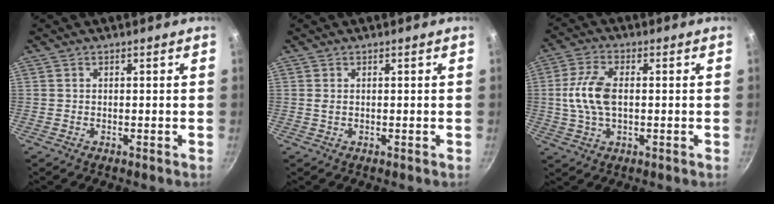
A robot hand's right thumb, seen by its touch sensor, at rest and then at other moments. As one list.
[{"total": 0.6, "force": [0.2, 0.3, 0.5], "torque": [-0.013, 0.000, 0.004]}, {"total": 9.0, "force": [0.3, 5.0, 7.5], "torque": [-0.150, 0.015, -0.001]}]